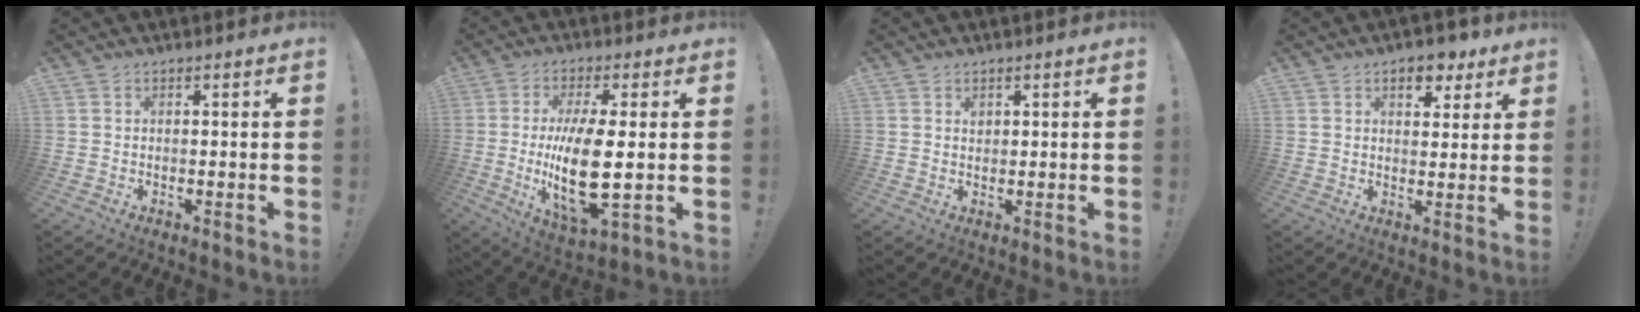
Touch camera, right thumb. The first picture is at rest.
{"total": 16.8, "force": [-0.8, 5.0, 16.0], "torque": [-0.312, -0.023, -0.014]}
{"total": 1.2, "force": [0.7, 1.0, 0.3], "torque": [0.007, -0.004, 0.010]}
{"total": 7.5, "force": [4.5, 4.5, 3.9], "torque": [-0.043, -0.018, 0.078]}